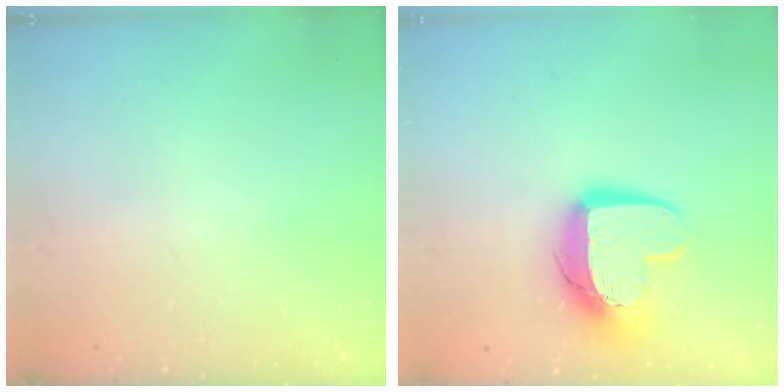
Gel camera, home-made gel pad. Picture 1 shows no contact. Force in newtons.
{"total": 13.3, "press": 13.3, "slide": 1.4}